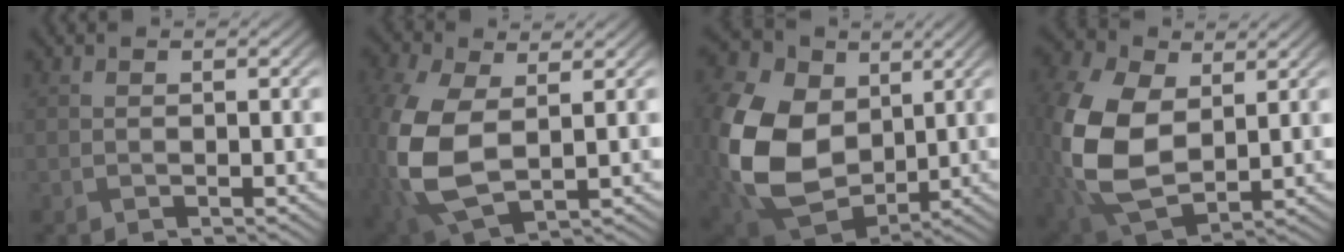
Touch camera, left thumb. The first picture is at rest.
{"total": 12.9, "force": [-0.2, 8.1, 10.1], "torque": [-0.298, -0.024, 0.012]}
{"total": 16.8, "force": [1.0, 12.6, 11.1], "torque": [-0.308, -0.025, 0.029]}
{"total": 15.4, "force": [1.0, 10.5, 11.3], "torque": [-0.313, -0.022, 0.036]}